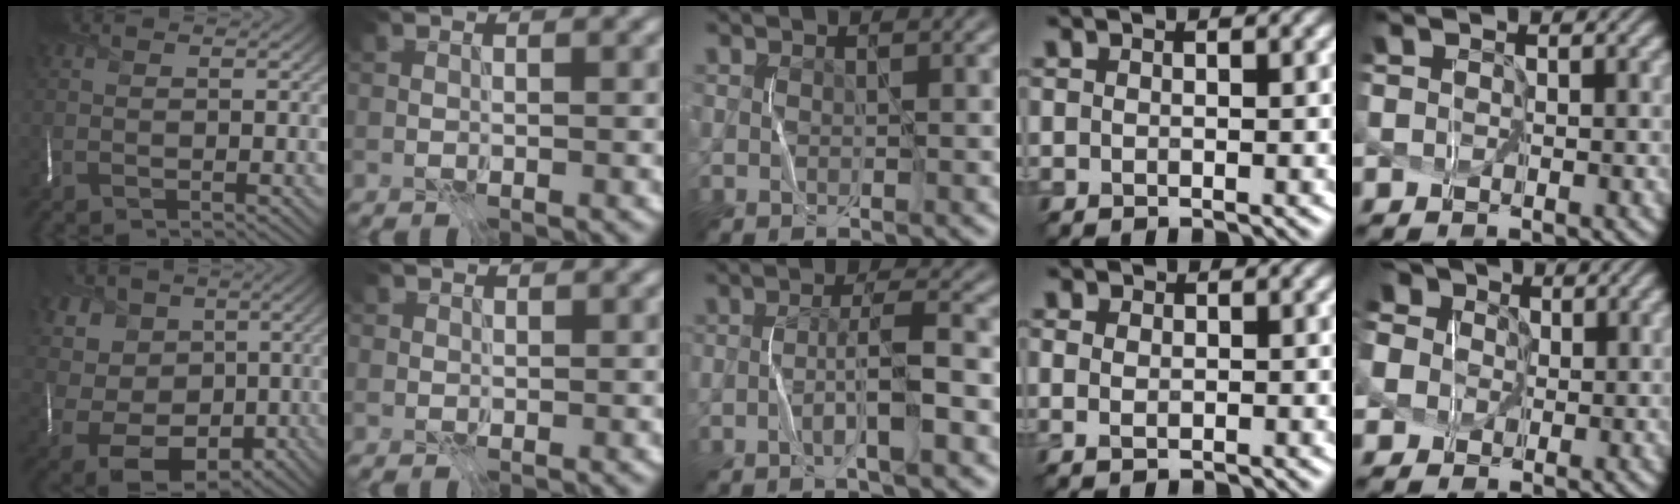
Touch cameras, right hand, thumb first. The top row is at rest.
{"thumb": {"total": 9.6, "force": [0.6, 8.4, 4.7], "torque": [-0.123, -0.015, 0.012]}, "index": {"total": 1.4, "force": [0.9, 1.0, 0.2], "torque": [-0.002, 0.000, 0.019]}, "middle": {"total": 3.1, "force": [-1.5, 0.2, 2.7], "torque": [-0.048, 0.010, -0.033]}, "ring": {"total": 1.5, "force": [0.1, 1.0, 1.0], "torque": [-0.018, 0.004, -0.001]}, "little": {"total": 6.9, "force": [1.4, 5.8, 3.3], "torque": [-0.091, 0.022, -0.012]}}